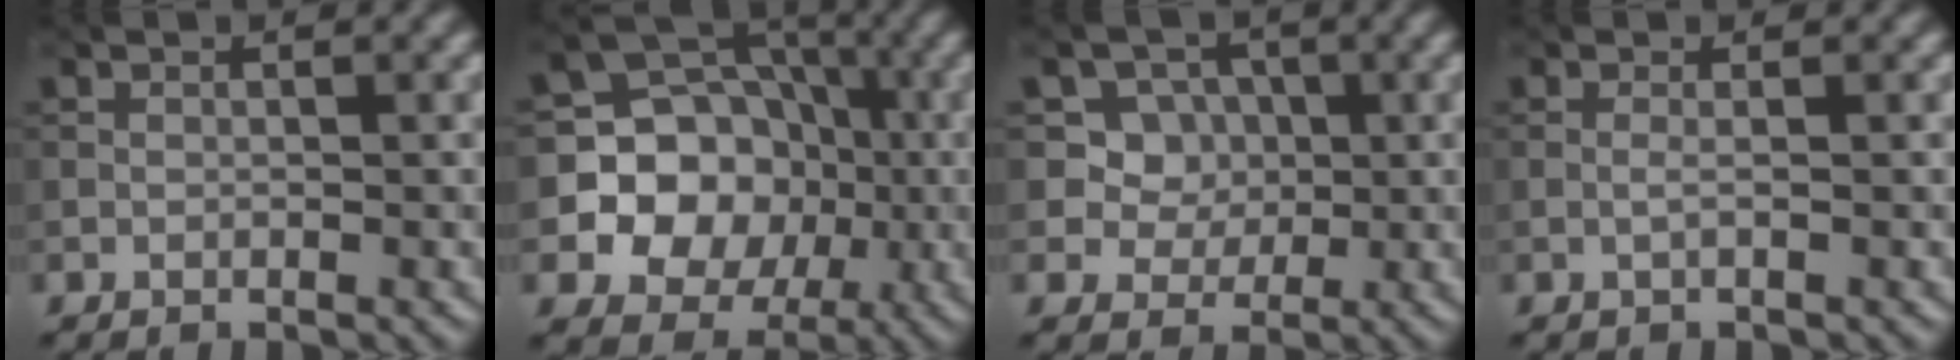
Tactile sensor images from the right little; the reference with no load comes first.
{"total": 11.0, "force": [-1.6, 9.9, 4.4], "torque": [-0.073, 0.019, -0.053]}
{"total": 5.5, "force": [1.6, 4.9, 2.0], "torque": [-0.042, -0.004, 0.034]}
{"total": 0.6, "force": [-0.2, -0.1, 0.6], "torque": [-0.016, 0.001, -0.007]}